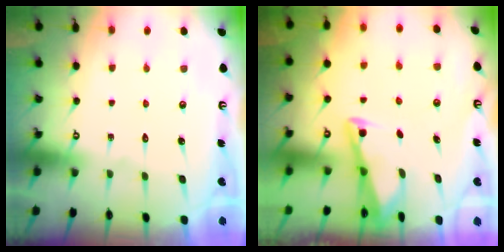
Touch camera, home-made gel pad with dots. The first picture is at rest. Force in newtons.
{"total": 2.9, "press": 2.9, "slide": 0.4}